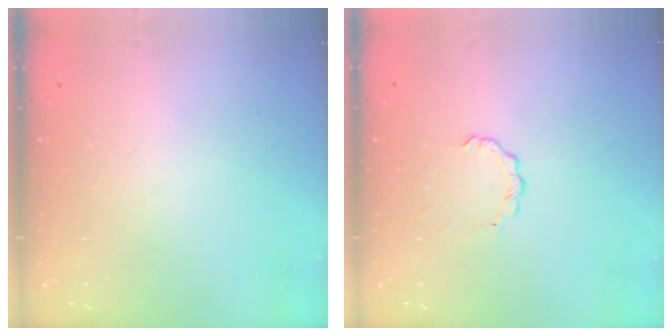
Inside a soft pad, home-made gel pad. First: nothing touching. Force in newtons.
{"total": 4.1, "press": 4.1, "slide": 0.4}